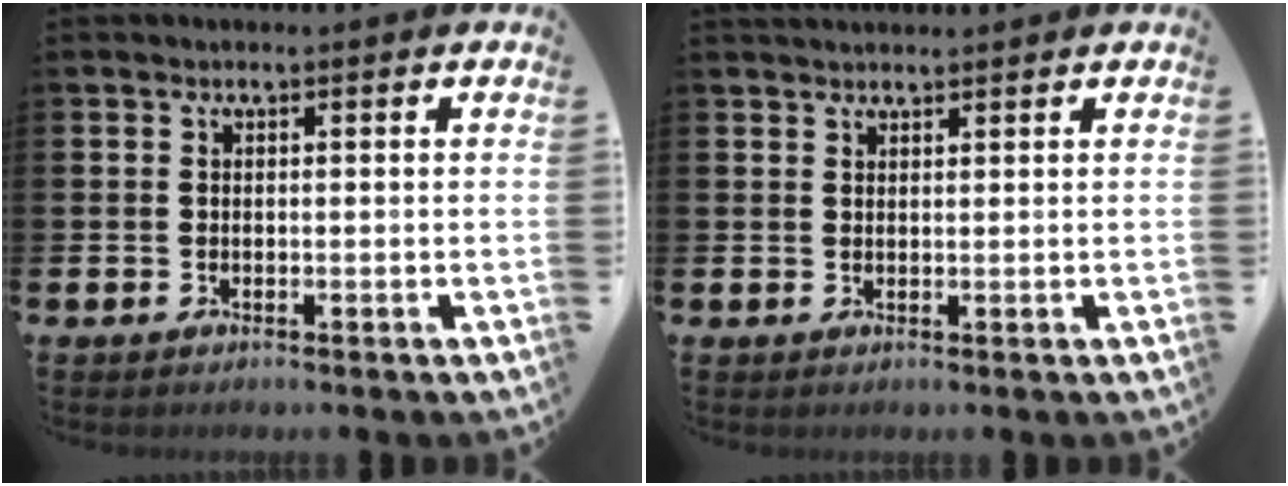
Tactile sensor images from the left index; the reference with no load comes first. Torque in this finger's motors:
{"motor_torque": [0.33, -0.35, 0.03, 0.07]}